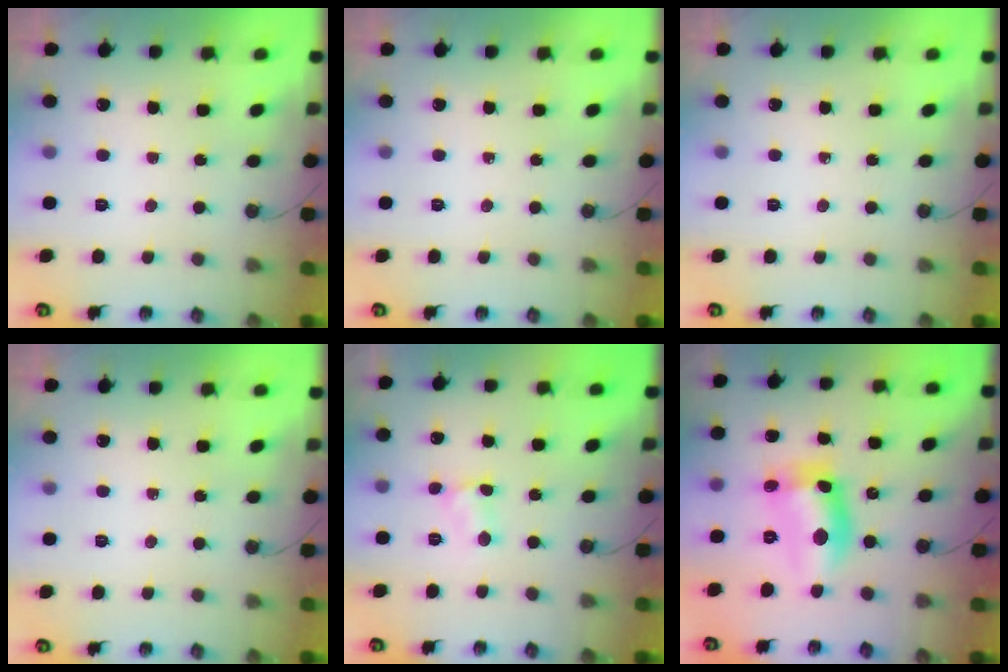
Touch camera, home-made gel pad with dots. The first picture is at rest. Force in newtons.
{"total": 0.0}
{"total": 0.0}
{"total": 0.0}
{"total": 3.4, "press": 3.4, "slide": 0.5}
{"total": 12.2, "press": 12.1, "slide": 1.3}